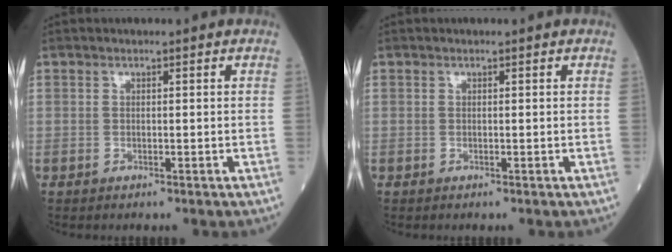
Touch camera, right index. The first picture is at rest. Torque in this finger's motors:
{"motor_torque": [0.04, 0.04, -0.03, -0.01]}